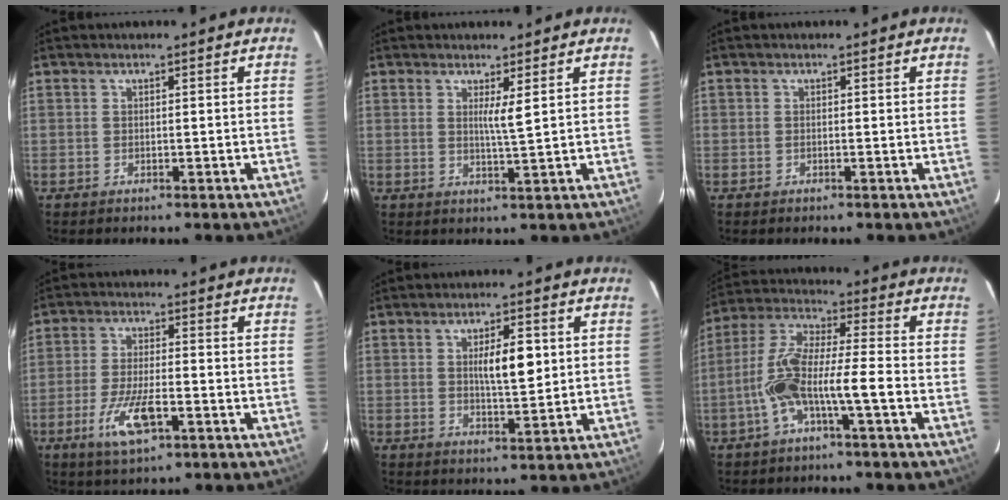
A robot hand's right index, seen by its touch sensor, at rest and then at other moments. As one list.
[{"total": 2.4, "force": [1.0, -0.4, 2.1], "torque": [-0.041, -0.009, 0.020]}, {"total": 0.0}, {"total": 7.8, "force": [-3.4, 2.0, 6.7], "torque": [-0.135, -0.012, -0.058]}, {"total": 6.0, "force": [1.1, 1.5, 5.7], "torque": [-0.093, 0.002, 0.022]}, {"total": 10.7, "force": [-3.7, 1.2, 10.0], "torque": [-0.211, 0.022, -0.073]}]